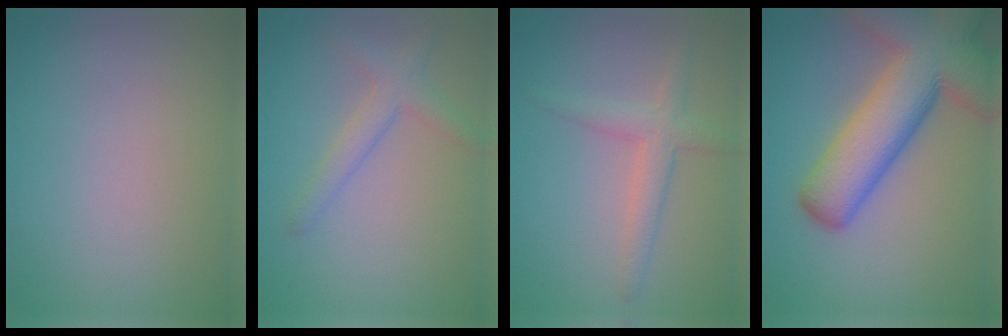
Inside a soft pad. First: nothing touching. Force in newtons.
{"total": 2.7, "press": 2.7, "slide": 0.1}
{"total": 1.9, "press": 1.8, "slide": 0.3}
{"total": 13.5, "press": 13.5, "slide": 0.8}